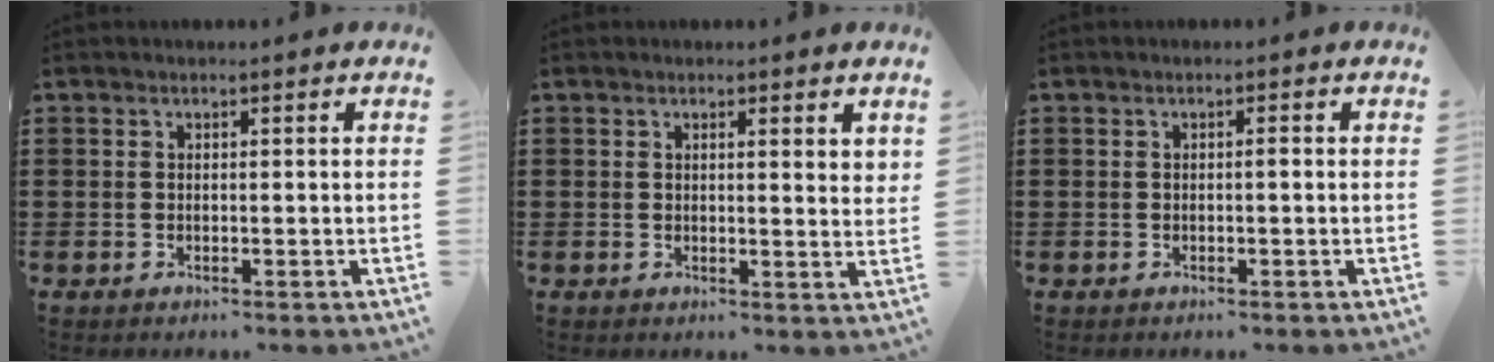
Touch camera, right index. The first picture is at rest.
{"total": 1.3, "force": [0.9, 0.1, 0.8], "torque": [-0.019, 0.002, 0.017]}
{"total": 0.6, "force": [-0.1, 0.1, 0.6], "torque": [-0.011, -0.003, -0.001]}